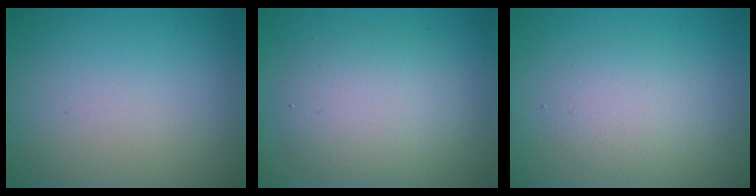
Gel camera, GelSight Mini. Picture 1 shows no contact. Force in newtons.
{"total": 4.5, "press": 4.5, "slide": 0.2}
{"total": 2.5, "press": 2.5, "slide": 0.2}